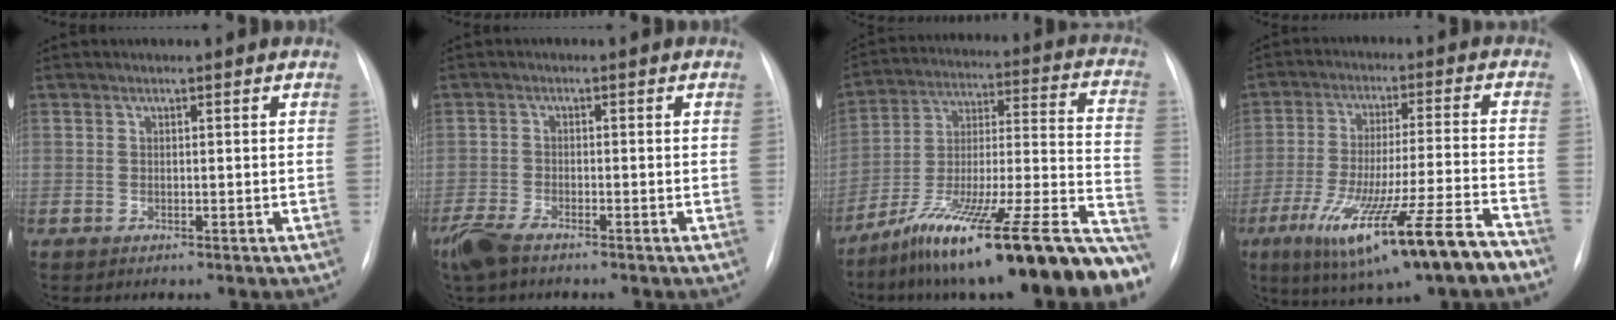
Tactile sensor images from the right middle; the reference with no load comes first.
{"total": 4.7, "force": [-3.7, 1.2, 2.6], "torque": [-0.061, -0.012, -0.071]}
{"total": 28.7, "force": [-21.8, 2.7, 18.5], "torque": [-0.207, 0.007, -0.344]}
{"total": 17.4, "force": [-10.3, 0.4, 14.1], "torque": [-0.237, -0.036, -0.166]}